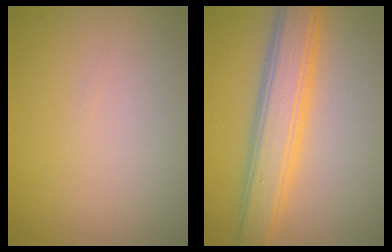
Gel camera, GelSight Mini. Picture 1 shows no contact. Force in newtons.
{"total": 6.1, "press": 6.1, "slide": 0.1}